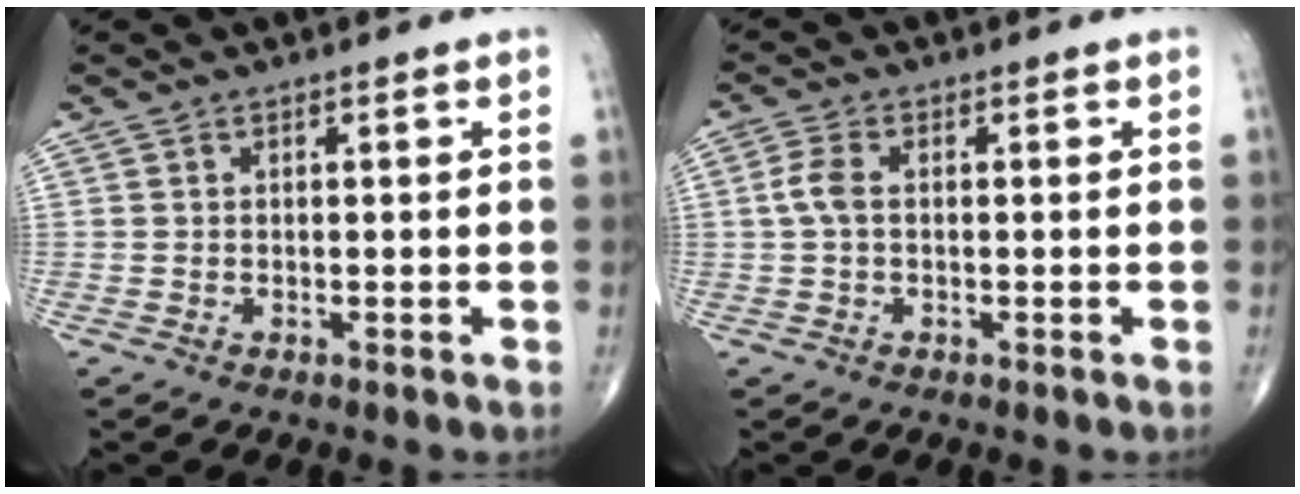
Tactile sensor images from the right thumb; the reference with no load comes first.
{"total": 3.3, "force": [0.1, 1.8, 2.8], "torque": [-0.069, 0.007, -0.001]}